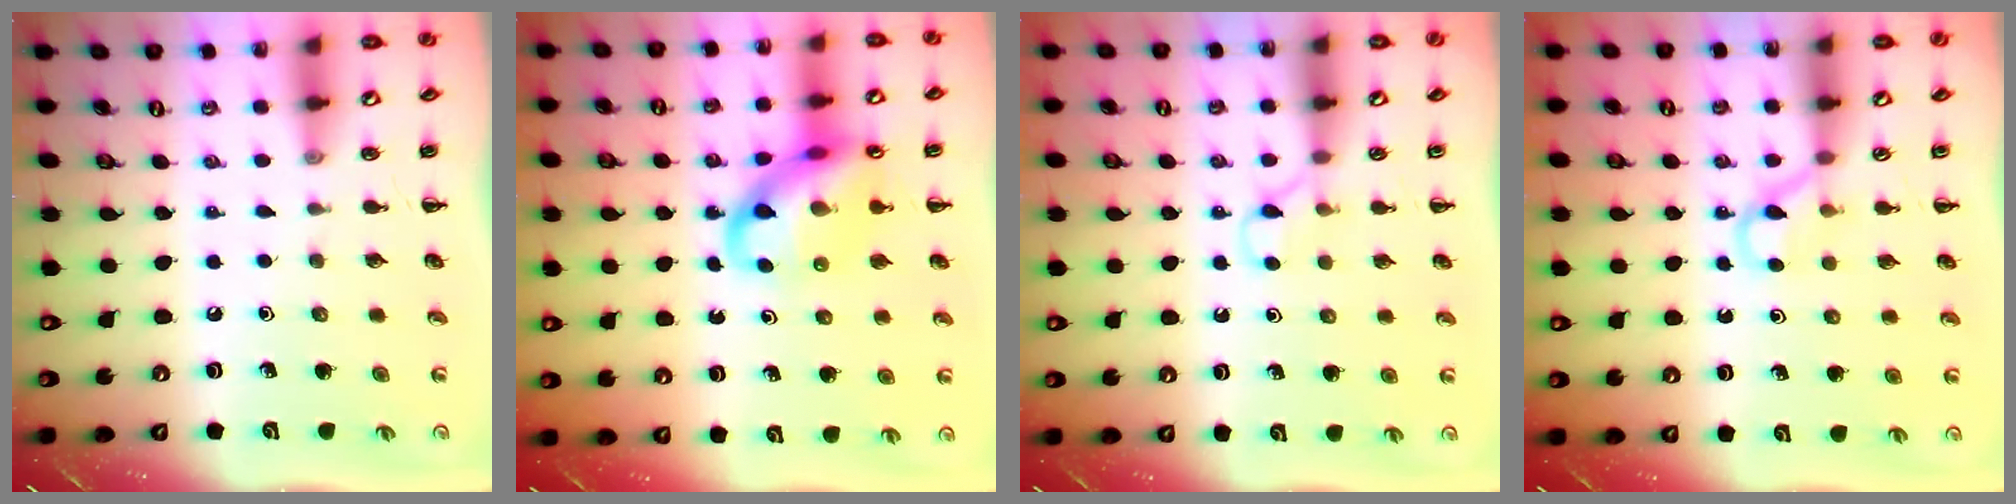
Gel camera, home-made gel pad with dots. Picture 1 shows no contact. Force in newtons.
{"total": 14.7, "press": 14.5, "slide": 2.3}
{"total": 3.1, "press": 2.9, "slide": 1.0}
{"total": 3.6, "press": 3.4, "slide": 1.3}